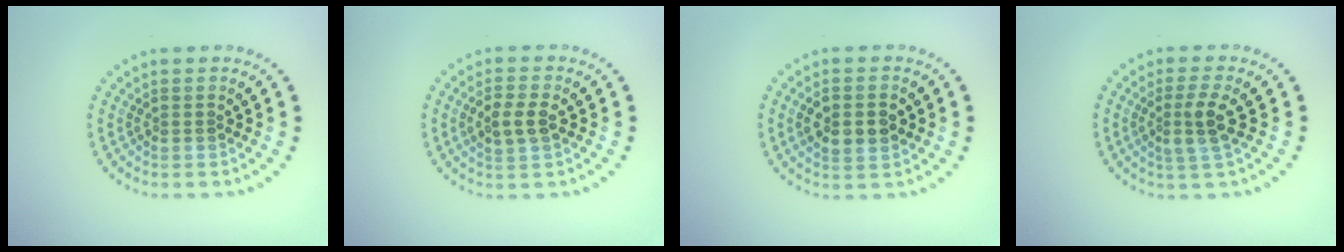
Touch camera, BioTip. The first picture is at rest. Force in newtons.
{"total": 2.6, "press": 2.6, "slide": 0.3}
{"total": 3.6, "press": 3.6, "slide": 0.2}
{"total": 2.7, "press": 2.4, "slide": 1.3}